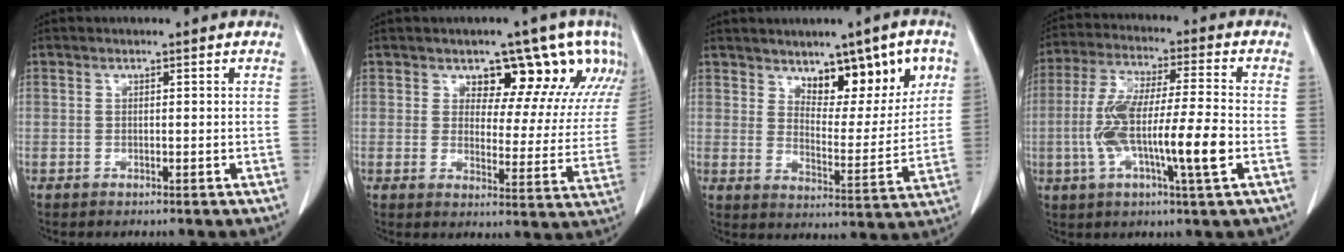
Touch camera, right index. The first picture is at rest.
{"total": 14.3, "force": [9.8, 7.4, 7.4], "torque": [-0.057, -0.002, 0.099]}
{"total": 10.9, "force": [5.8, 4.3, 8.2], "torque": [-0.105, 0.002, 0.096]}
{"total": 13.7, "force": [-3.1, 1.0, 13.3], "torque": [-0.258, -0.001, -0.057]}